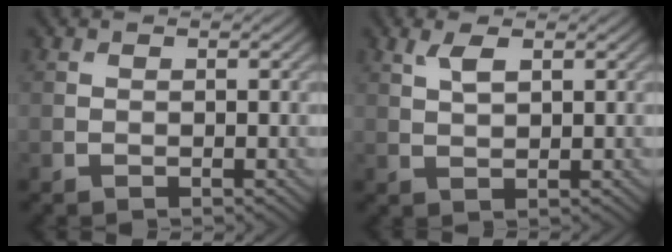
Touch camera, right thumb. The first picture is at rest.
{"total": 2.6, "force": [1.3, 1.1, 2.0], "torque": [-0.046, 0.003, 0.026]}